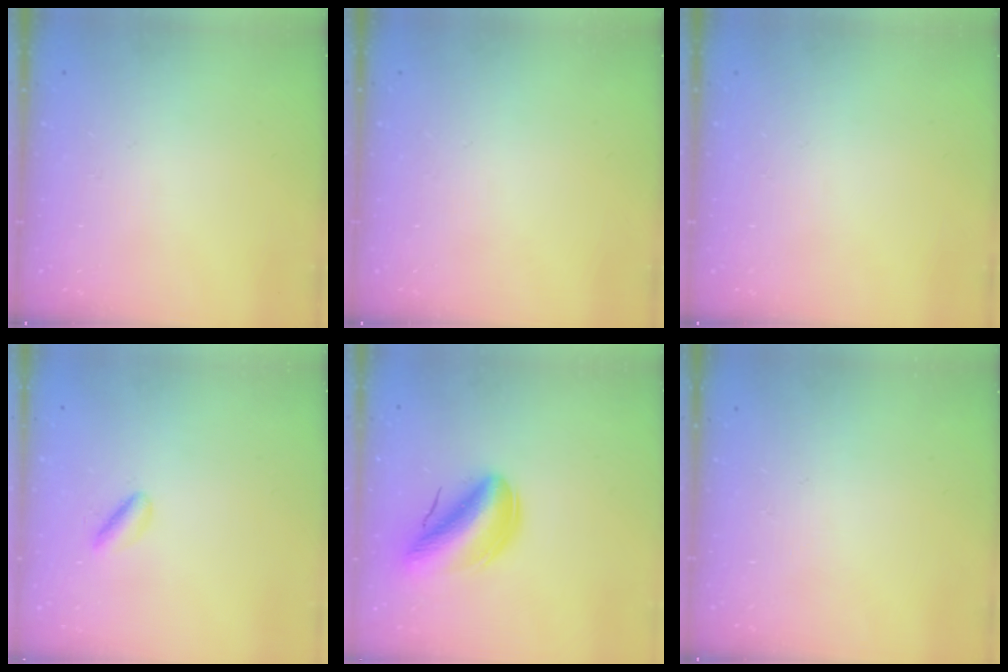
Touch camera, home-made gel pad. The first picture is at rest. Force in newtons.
{"total": 0.0}
{"total": 0.0}
{"total": 2.7, "press": 2.5, "slide": 1.0}
{"total": 13.0, "press": 12.5, "slide": 3.7}
{"total": 0.0}